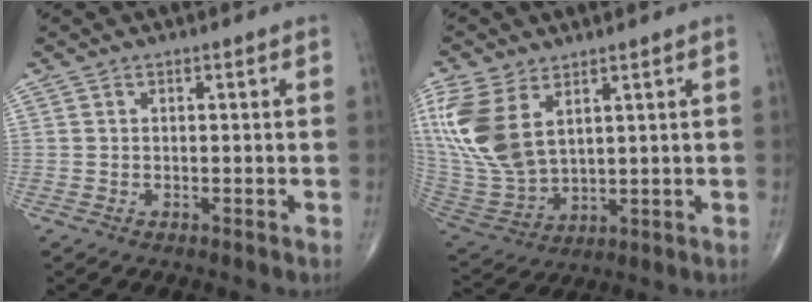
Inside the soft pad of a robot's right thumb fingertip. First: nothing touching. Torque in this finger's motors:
{"motor_torque": [-0.51, 1.14, 1.22, 0.62, 0.35]}